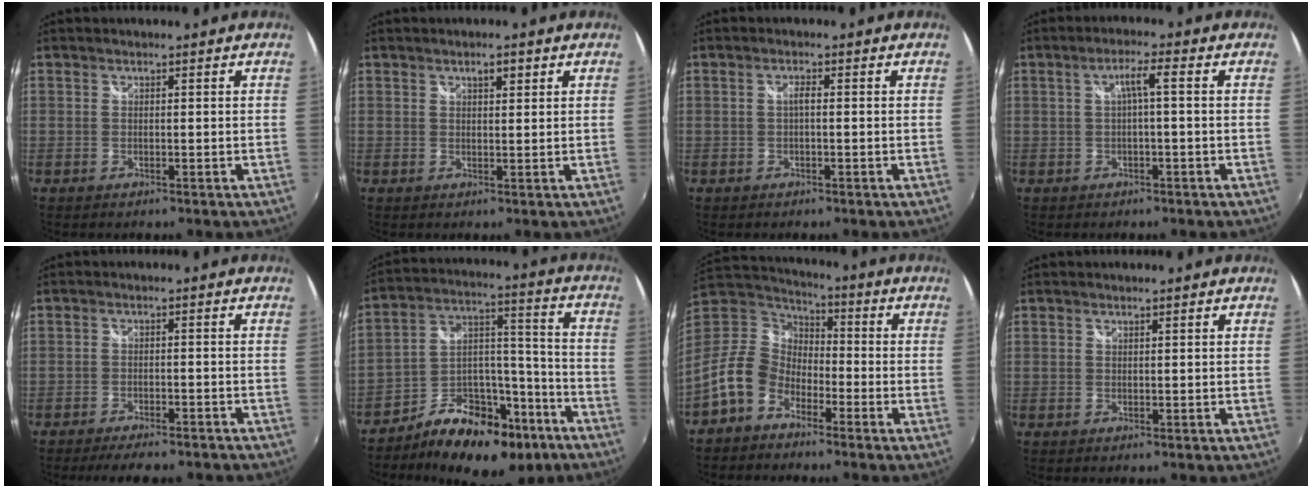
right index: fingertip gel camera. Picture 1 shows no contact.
{"total": 2.1, "force": [1.2, 0.9, 1.5], "torque": [-0.021, 0.005, 0.018]}
{"total": 1.2, "force": [-0.2, 0.2, 1.1], "torque": [-0.020, 0.004, -0.006]}
{"total": 3.2, "force": [0.0, 0.0, 3.2], "torque": [-0.060, 0.007, 0.002]}
{"total": 10.0, "force": [-8.6, 2.3, 4.7], "torque": [-0.101, -0.017, -0.122]}
{"total": 18.6, "force": [-11.5, 10.0, 10.6], "torque": [-0.187, 0.039, -0.176]}
{"total": 11.6, "force": [-6.5, 8.1, 5.2], "torque": [-0.118, 0.023, -0.134]}
{"total": 0.0}